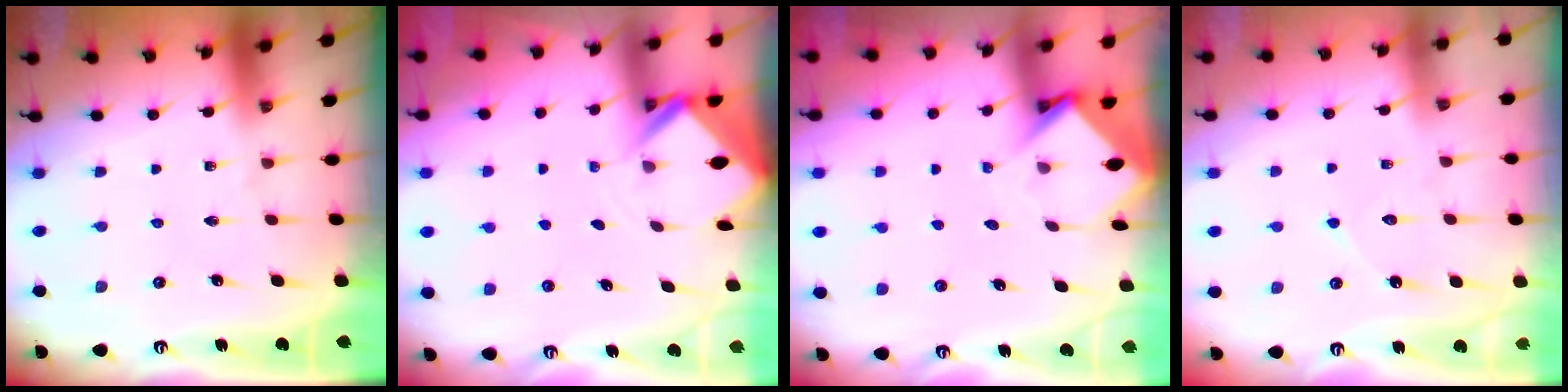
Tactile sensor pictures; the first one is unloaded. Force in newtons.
{"total": 2.7, "press": 2.7, "slide": 0.2}
{"total": 3.4, "press": 3.4, "slide": 0.2}
{"total": 5.1, "press": 5.0, "slide": 0.6}